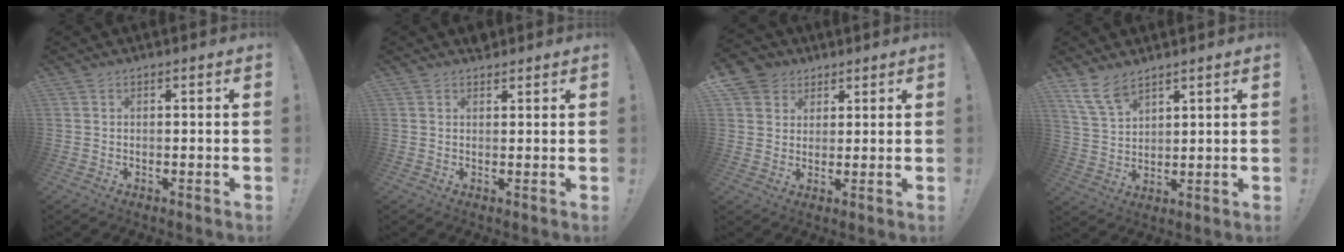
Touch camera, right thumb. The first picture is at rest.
{"total": 2.1, "force": [1.7, 1.2, 0.5], "torque": [0.004, -0.009, 0.031]}
{"total": 6.3, "force": [3.2, 5.4, 1.1], "torque": [-0.022, -0.017, 0.066]}
{"total": 8.5, "force": [6.6, 3.6, 4.0], "torque": [-0.080, -0.033, 0.131]}